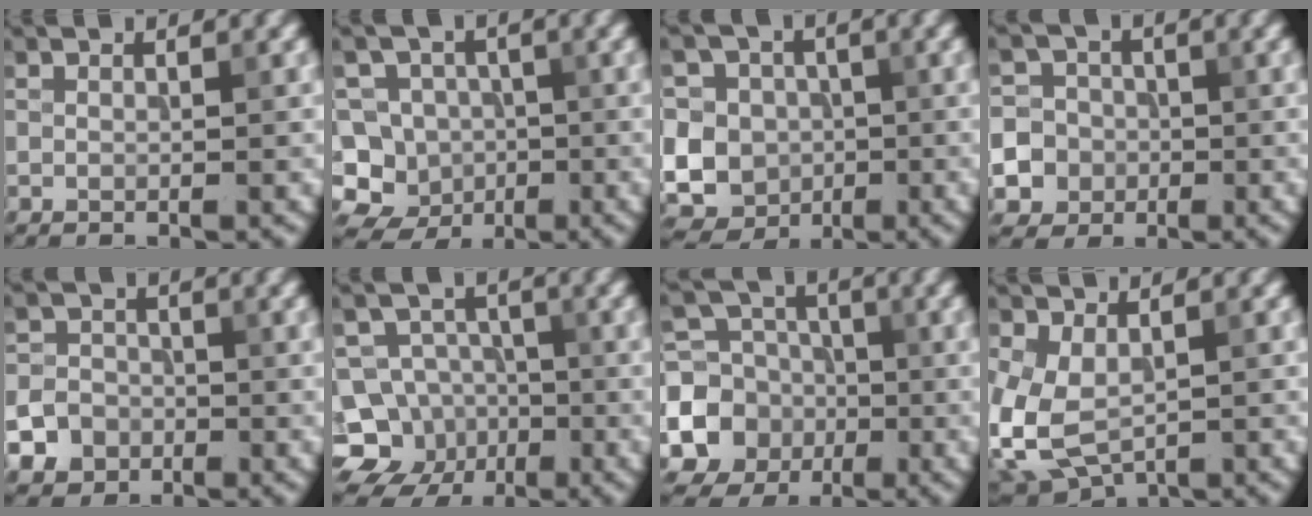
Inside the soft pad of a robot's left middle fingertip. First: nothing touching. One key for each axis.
{"total": 10.3, "fx": -3.4, "fy": 9.3, "fz": 2.8, "tx": -0.050, "ty": 0.022, "tz": -0.084}
{"total": 13.2, "fx": -1.0, "fy": 12.5, "fz": 4.1, "tx": -0.114, "ty": 0.017, "tz": -0.043}
{"total": 9.6, "fx": -3.0, "fy": 8.9, "fz": 2.1, "tx": -0.054, "ty": -0.007, "tz": -0.078}
{"total": 6.1, "fx": -3.3, "fy": 4.9, "fz": 1.4, "tx": -0.017, "ty": -0.015, "tz": -0.070}
{"total": 10.0, "fx": -4.3, "fy": 8.8, "fz": 2.2, "tx": -0.029, "ty": -0.004, "tz": -0.091}
{"total": 9.0, "fx": -2.2, "fy": 8.3, "fz": 3.0, "tx": -0.063, "ty": -0.010, "tz": -0.067}
{"total": 6.2, "fx": -0.8, "fy": 4.1, "fz": 4.6, "tx": -0.112, "ty": -0.017, "tz": -0.005}